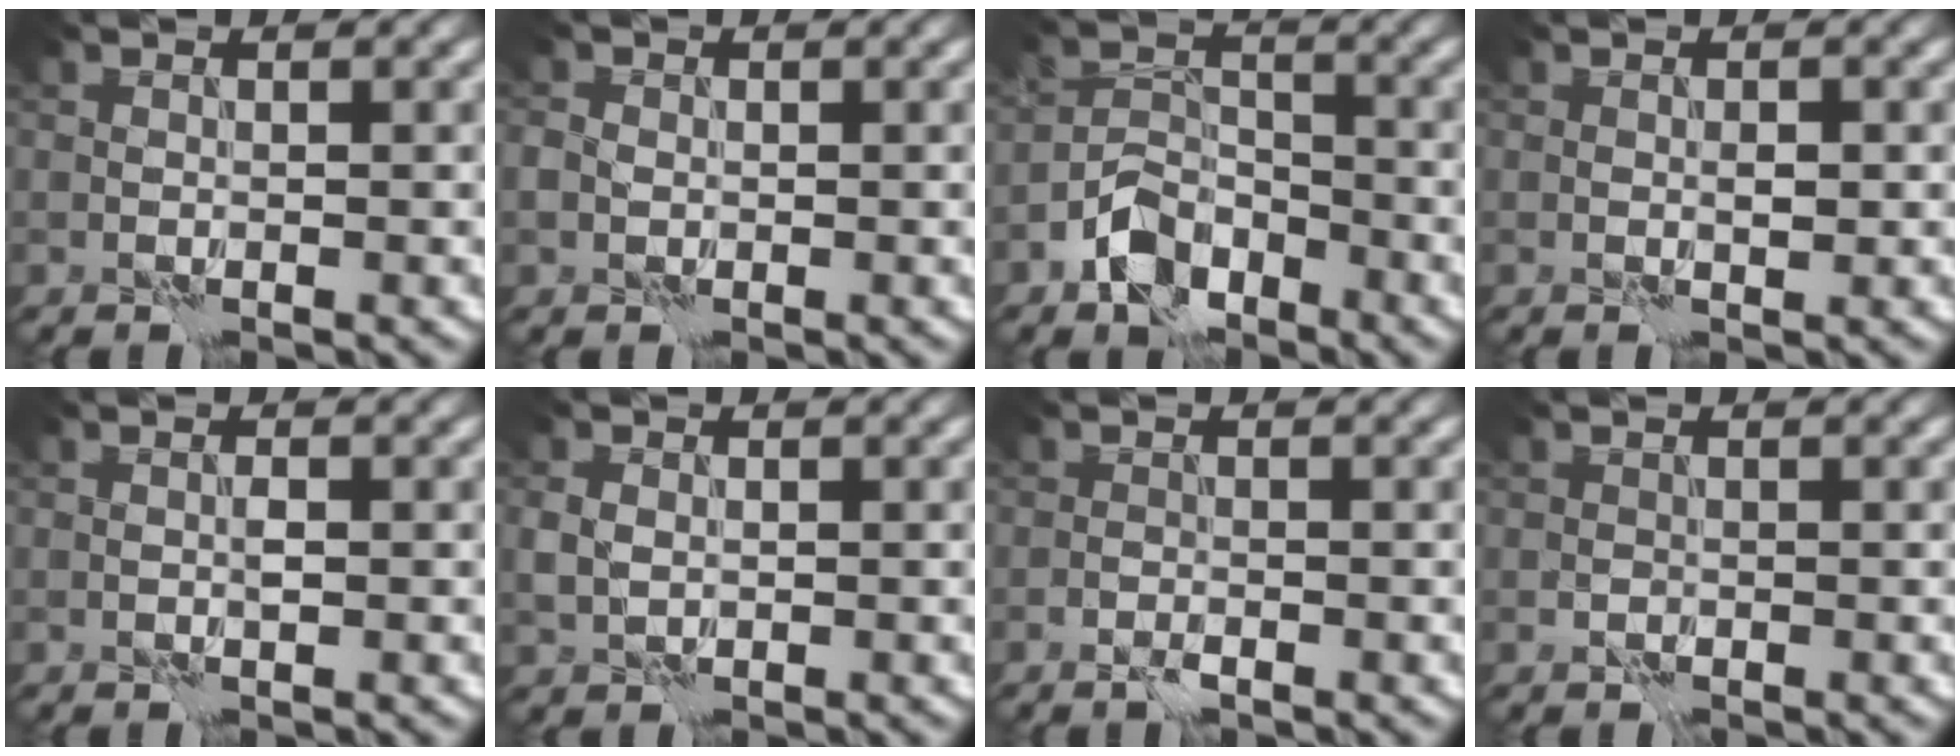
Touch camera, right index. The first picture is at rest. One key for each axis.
{"total": 1.3, "fx": 0.0, "fy": 1.2, "fz": 0.5, "tx": -0.011, "ty": -0.001, "tz": -0.002}
{"total": 4.7, "fx": -3.1, "fy": 2.8, "fz": 2.2, "tx": -0.033, "ty": 0.005, "tz": -0.065}
{"total": 1.1, "fx": 0.1, "fy": 0.4, "fz": 1.0, "tx": -0.016, "ty": 0.001, "tz": 0.002}
{"total": 0.8, "fx": 0.0, "fy": 0.2, "fz": 0.7, "tx": -0.014, "ty": 0.001, "tz": 0.001}
{"total": 1.6, "fx": 0.1, "fy": 1.3, "fz": 0.9, "tx": -0.022, "ty": 0.002, "tz": 0.002}
{"total": 0.9, "fx": -0.8, "fy": 0.2, "fz": 0.5, "tx": -0.012, "ty": 0.002, "tz": -0.016}
{"total": 0.0}